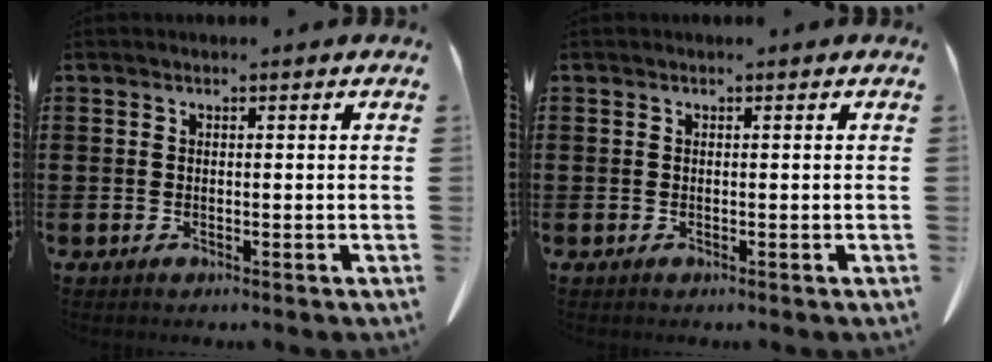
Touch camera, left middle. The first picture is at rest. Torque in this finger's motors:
{"motor_torque": [-1.03, -1.11, 0.02, 0.00]}